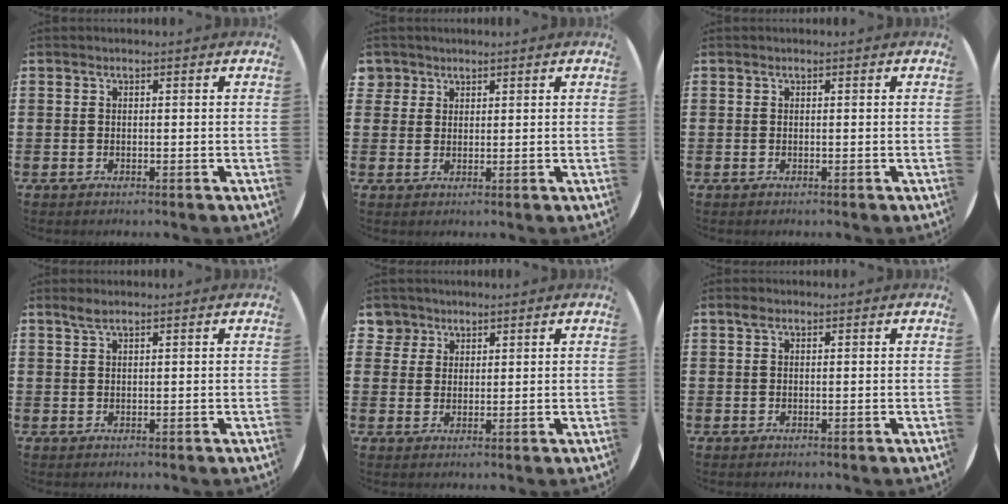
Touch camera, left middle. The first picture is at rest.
{"total": 2.2, "force": [1.7, 1.5, 0.1], "torque": [0.000, 0.004, 0.031]}
{"total": 0.0}
{"total": 1.4, "force": [1.1, 0.1, 0.9], "torque": [-0.018, 0.002, 0.019]}
{"total": 3.0, "force": [2.2, 2.1, 0.2], "torque": [-0.005, 0.006, 0.042]}
{"total": 0.9, "force": [0.5, 0.5, 0.5], "torque": [-0.004, 0.001, 0.008]}